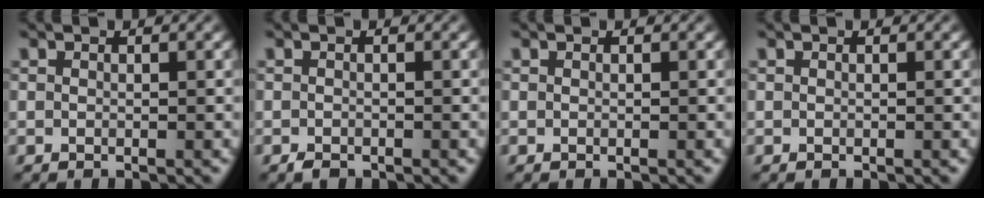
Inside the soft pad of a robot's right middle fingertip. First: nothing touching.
{"total": 0.7, "force": [-0.6, 0.4, 0.2], "torque": [-0.003, -0.003, -0.011]}
{"total": 0.0}
{"total": 0.0}